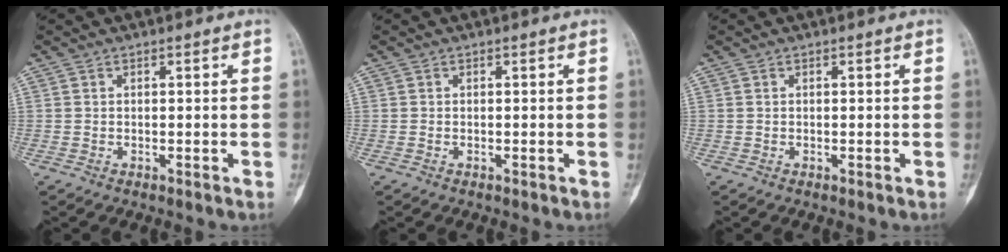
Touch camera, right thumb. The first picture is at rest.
{"total": 0.0}
{"total": 0.0}